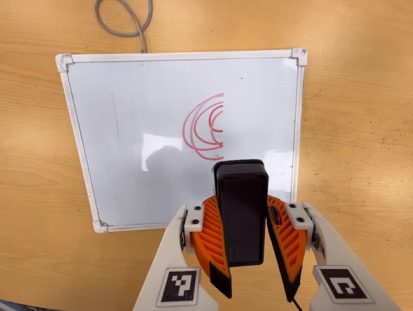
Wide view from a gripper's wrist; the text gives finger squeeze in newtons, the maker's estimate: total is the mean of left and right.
{"total": 11.9, "left": 11.0, "right": 12.7}